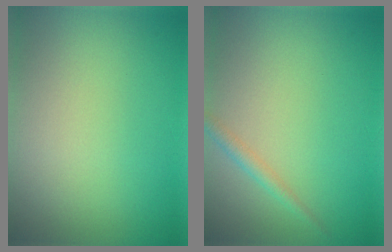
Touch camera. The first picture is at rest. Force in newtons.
{"total": 1.3, "press": 1.3, "slide": 0.0}